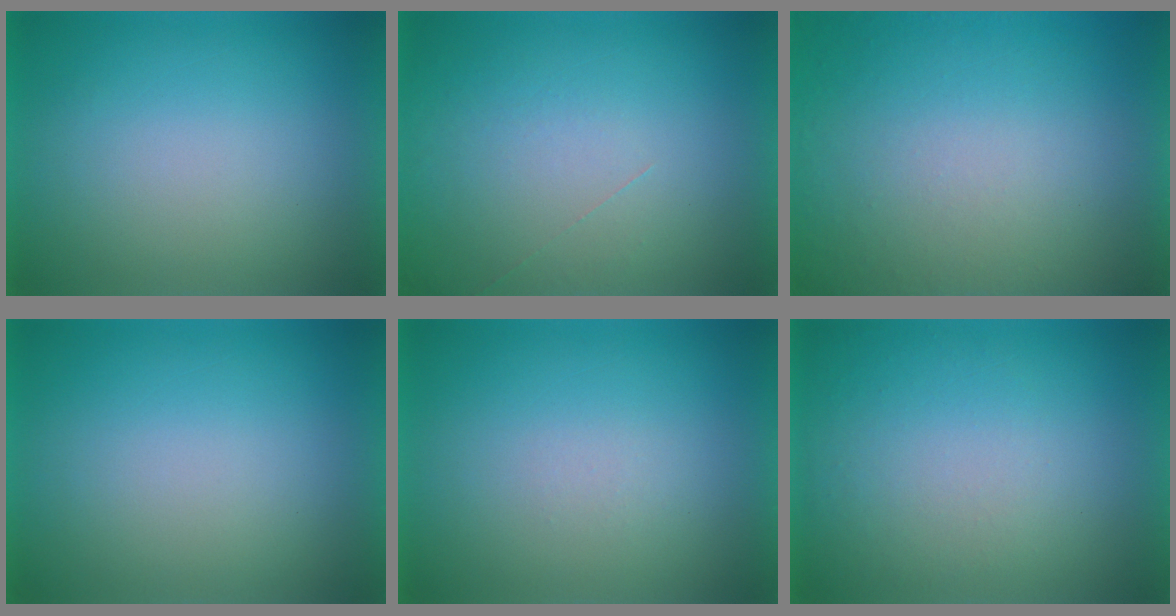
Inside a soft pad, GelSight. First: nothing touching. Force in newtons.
{"total": 1.2}
{"total": 8.4}
{"total": 0.0}
{"total": 1.4}
{"total": 1.0}